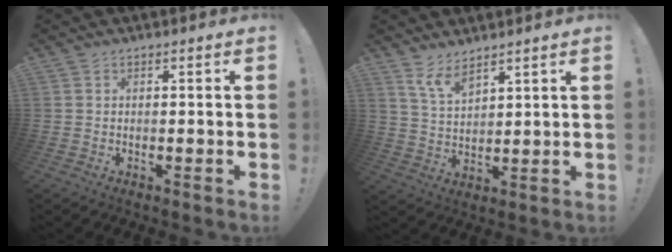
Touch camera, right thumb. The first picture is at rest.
{"total": 7.1, "force": [5.6, 2.1, 3.8], "torque": [-0.075, -0.034, 0.105]}